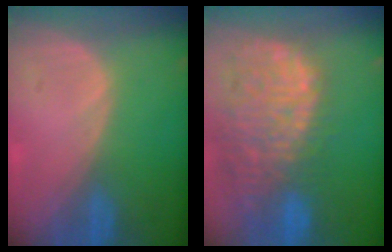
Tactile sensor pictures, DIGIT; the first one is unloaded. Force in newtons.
{"total": 14.4, "press": 11.9, "slide": 8.2}